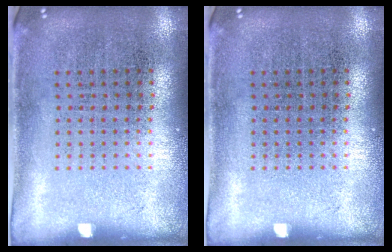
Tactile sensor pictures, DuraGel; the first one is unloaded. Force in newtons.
{"total": 0.0}